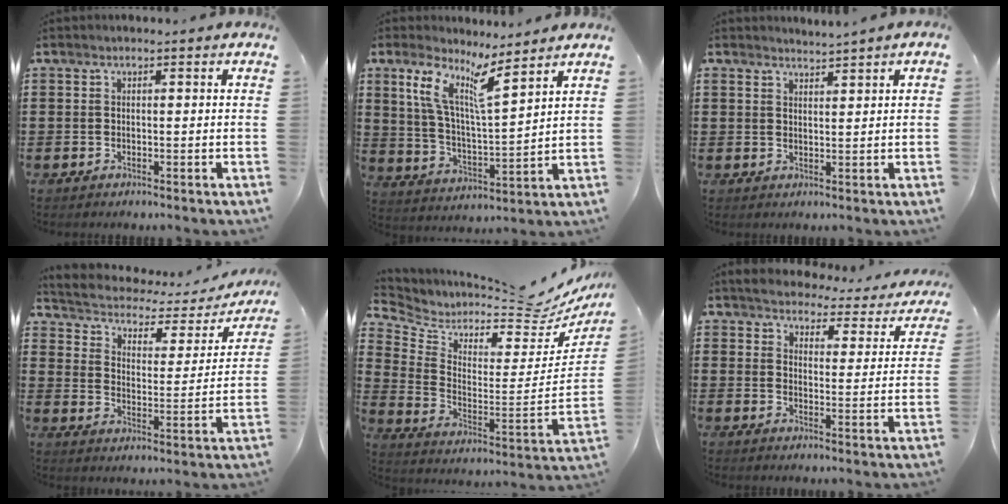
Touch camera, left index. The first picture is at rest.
{"total": 8.6, "force": [6.2, 1.3, 5.9], "torque": [-0.133, -0.030, 0.109]}
{"total": 1.8, "force": [1.7, -0.2, 0.0], "torque": [-0.004, -0.001, 0.034]}
{"total": 3.0, "force": [1.9, 1.8, 1.4], "torque": [-0.044, -0.016, 0.023]}
{"total": 5.4, "force": [5.1, 0.4, 1.8], "torque": [-0.060, -0.069, 0.076]}
{"total": 3.3, "force": [3.3, 0.2, 0.3], "torque": [-0.029, -0.029, 0.051]}